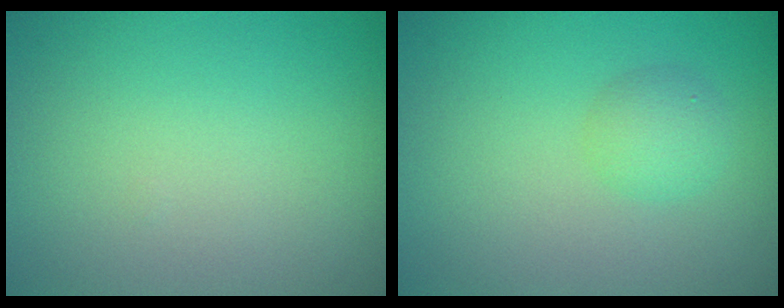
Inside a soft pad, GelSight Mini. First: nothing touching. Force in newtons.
{"total": 1.8, "press": 1.8, "slide": 0.0}